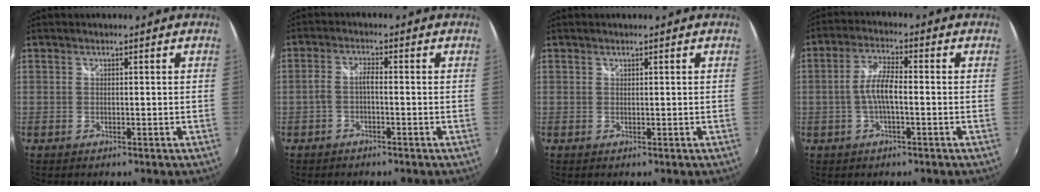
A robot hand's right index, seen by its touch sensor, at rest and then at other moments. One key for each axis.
{"total": 2.4, "fx": -1.1, "fy": 0.6, "fz": 2.1, "tx": -0.049, "ty": 0.007, "tz": -0.022}
{"total": 0.0}
{"total": 5.5, "fx": -1.1, "fy": 1.4, "fz": 5.2, "tx": -0.108, "ty": 0.010, "tz": -0.021}